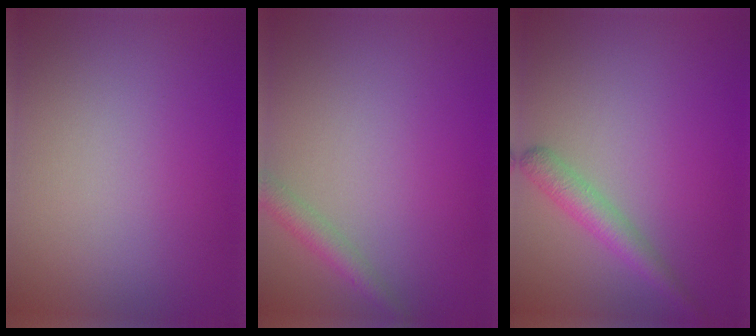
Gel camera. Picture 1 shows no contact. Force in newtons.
{"total": 2.0, "press": 2.0, "slide": 0.1}
{"total": 2.5, "press": 2.5, "slide": 0.1}